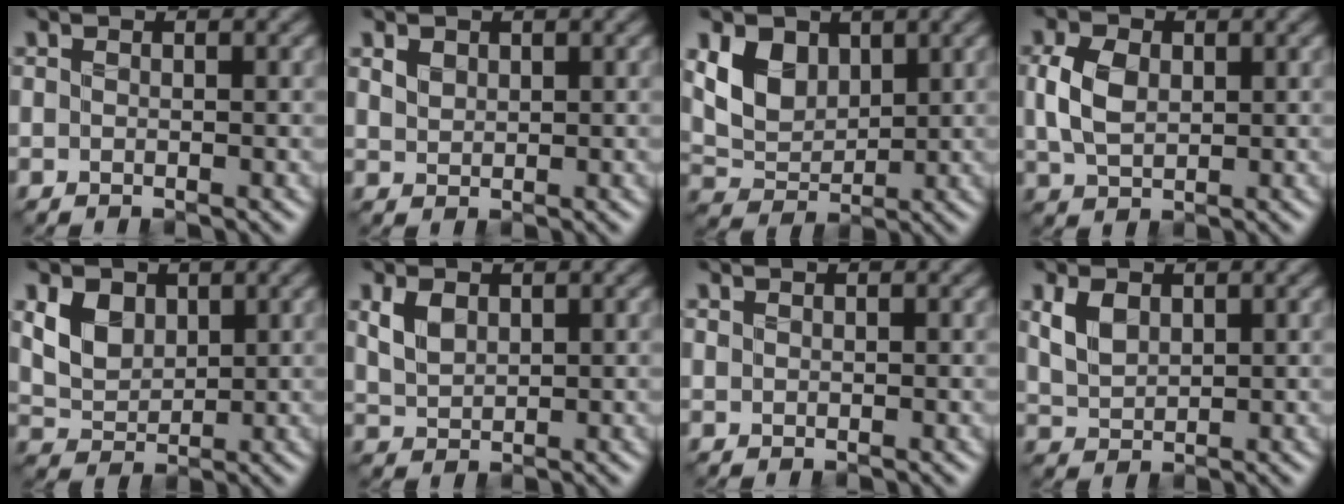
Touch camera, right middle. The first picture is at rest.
{"total": 1.2, "force": [0.7, 0.9, 0.5], "torque": [-0.017, -0.002, 0.017]}
{"total": 4.4, "force": [1.7, 3.2, 2.5], "torque": [-0.057, -0.011, 0.027]}
{"total": 3.7, "force": [0.4, 2.6, 2.6], "torque": [-0.067, 0.001, 0.009]}
{"total": 3.6, "force": [1.2, 2.7, 2.1], "torque": [-0.051, -0.006, 0.024]}
{"total": 2.3, "force": [0.8, 1.6, 1.5], "torque": [-0.037, -0.002, 0.020]}
{"total": 0.0}
{"total": 2.6, "force": [0.9, 1.8, 1.7], "torque": [-0.042, -0.002, 0.021]}